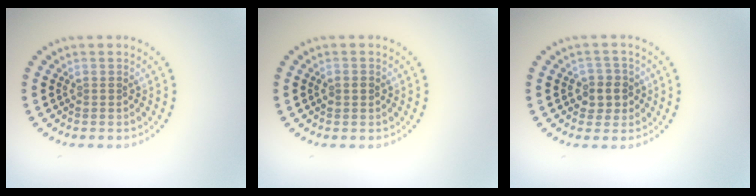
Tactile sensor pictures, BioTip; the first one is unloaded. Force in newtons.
{"total": 1.3, "press": 1.3, "slide": 0.1}
{"total": 2.4, "press": 2.2, "slide": 0.9}